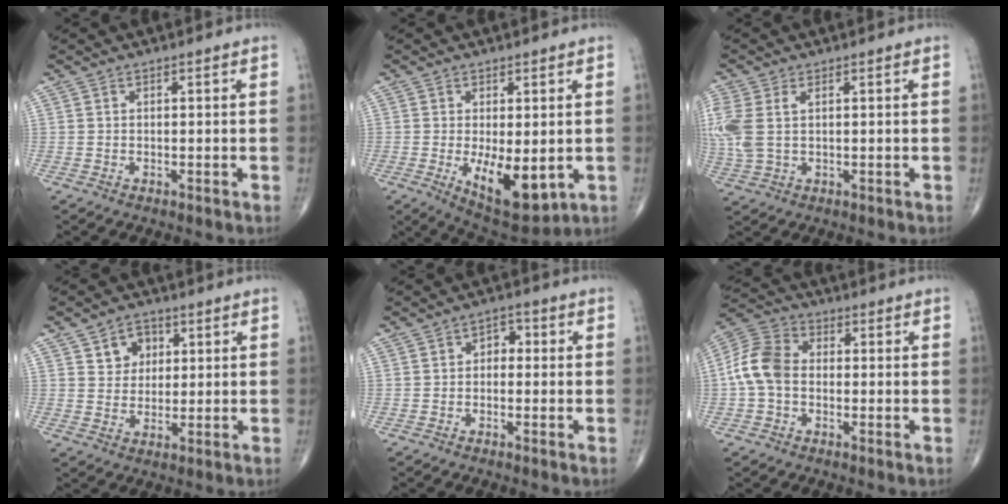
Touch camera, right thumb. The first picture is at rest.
{"total": 10.8, "force": [-2.0, 4.9, 9.5], "torque": [-0.132, -0.024, -0.015]}
{"total": 8.2, "force": [1.4, 4.7, 6.5], "torque": [-0.190, 0.014, 0.039]}
{"total": 5.7, "force": [2.3, 4.6, 2.4], "torque": [-0.010, -0.008, 0.036]}
{"total": 2.9, "force": [-0.1, 2.1, 2.1], "torque": [-0.011, 0.012, -0.012]}
{"total": 9.3, "force": [-0.8, 6.7, 6.4], "torque": [-0.125, 0.028, -0.030]}